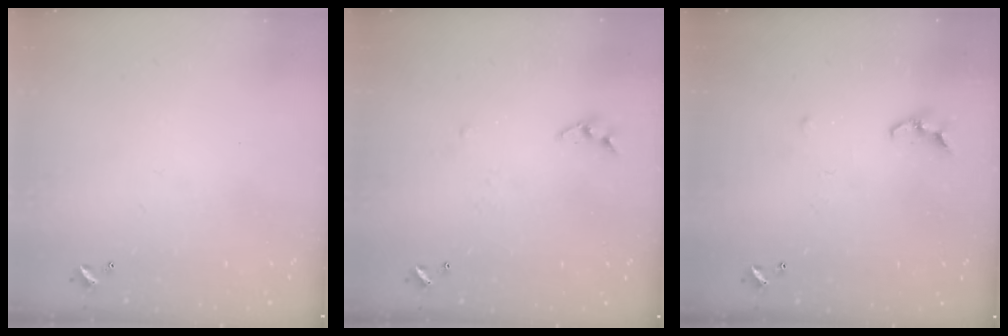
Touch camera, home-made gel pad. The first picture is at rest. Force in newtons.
{"total": 3.4, "press": 3.4, "slide": 0.4}
{"total": 6.8, "press": 6.7, "slide": 0.5}